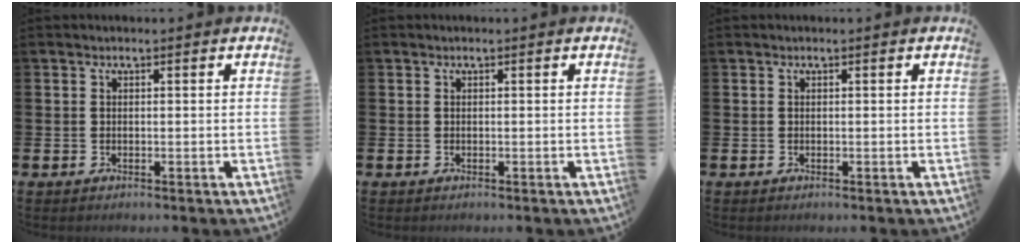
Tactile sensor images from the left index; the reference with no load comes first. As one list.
[{"total": 0.0}, {"total": 0.0}]